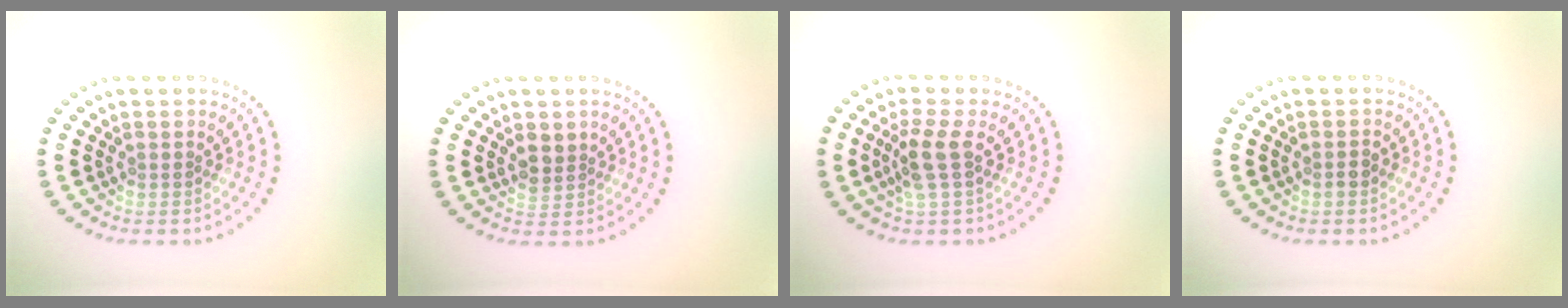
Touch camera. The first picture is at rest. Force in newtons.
{"total": 1.7, "press": 1.5, "slide": 0.8}
{"total": 2.6, "press": 2.1, "slide": 1.5}
{"total": 0.9, "press": 0.8, "slide": 0.4}